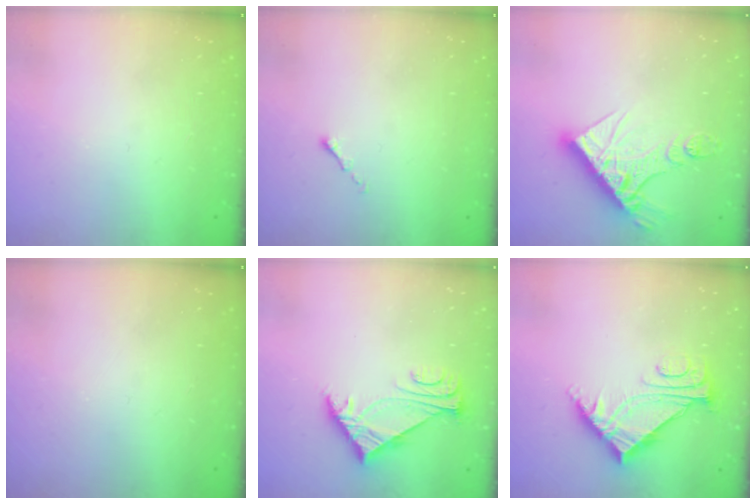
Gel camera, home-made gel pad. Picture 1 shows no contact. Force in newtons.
{"total": 0.0}
{"total": 14.5, "press": 14.4, "slide": 1.6}
{"total": 0.0}
{"total": 6.1, "press": 6.0, "slide": 1.2}
{"total": 8.0, "press": 8.0, "slide": 0.8}